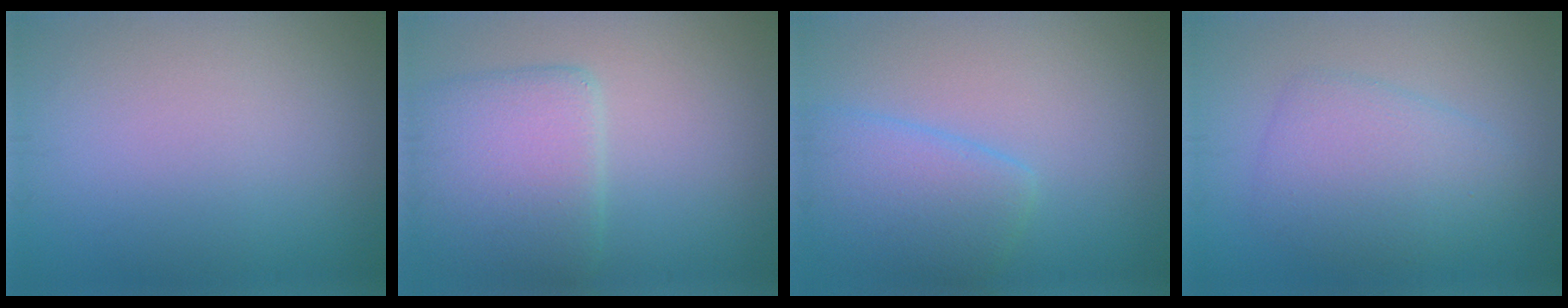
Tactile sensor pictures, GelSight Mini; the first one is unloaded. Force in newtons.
{"total": 6.3, "press": 6.2, "slide": 0.5}
{"total": 4.4, "press": 4.4, "slide": 0.3}
{"total": 4.1, "press": 4.1, "slide": 0.1}